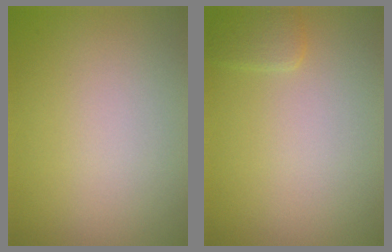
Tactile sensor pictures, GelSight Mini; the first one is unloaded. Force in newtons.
{"total": 1.2, "press": 1.2, "slide": 0.1}